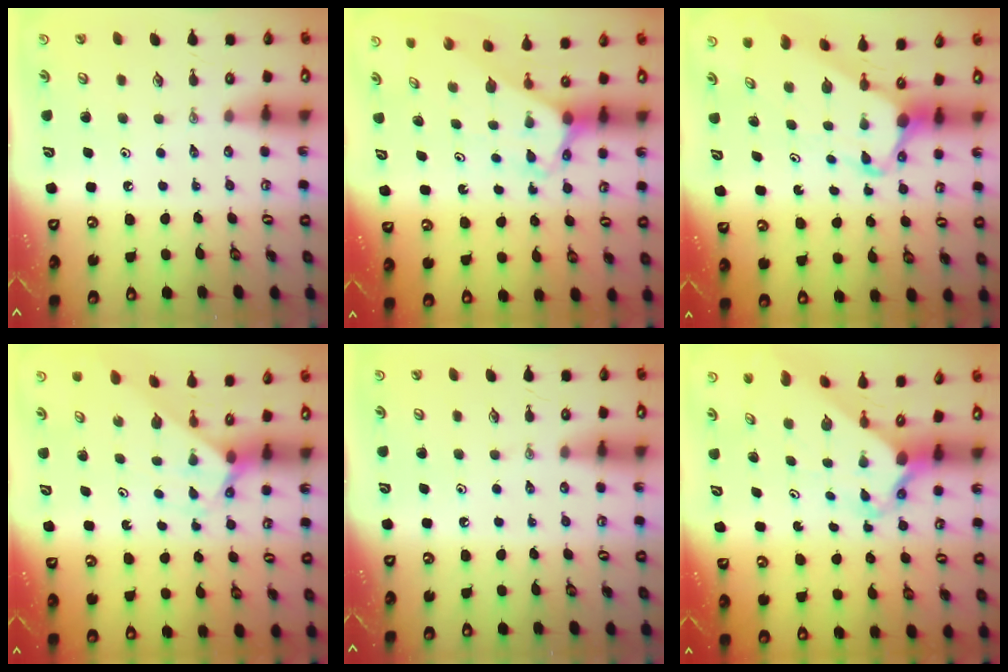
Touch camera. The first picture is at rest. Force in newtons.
{"total": 2.7, "press": 2.6, "slide": 0.2}
{"total": 3.9, "press": 3.9, "slide": 0.4}
{"total": 2.0, "press": 2.0, "slide": 0.1}
{"total": 0.0}
{"total": 2.8, "press": 2.7, "slide": 0.2}